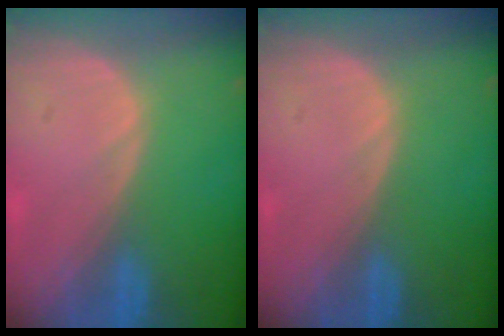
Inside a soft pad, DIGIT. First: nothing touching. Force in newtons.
{"total": 0.0}